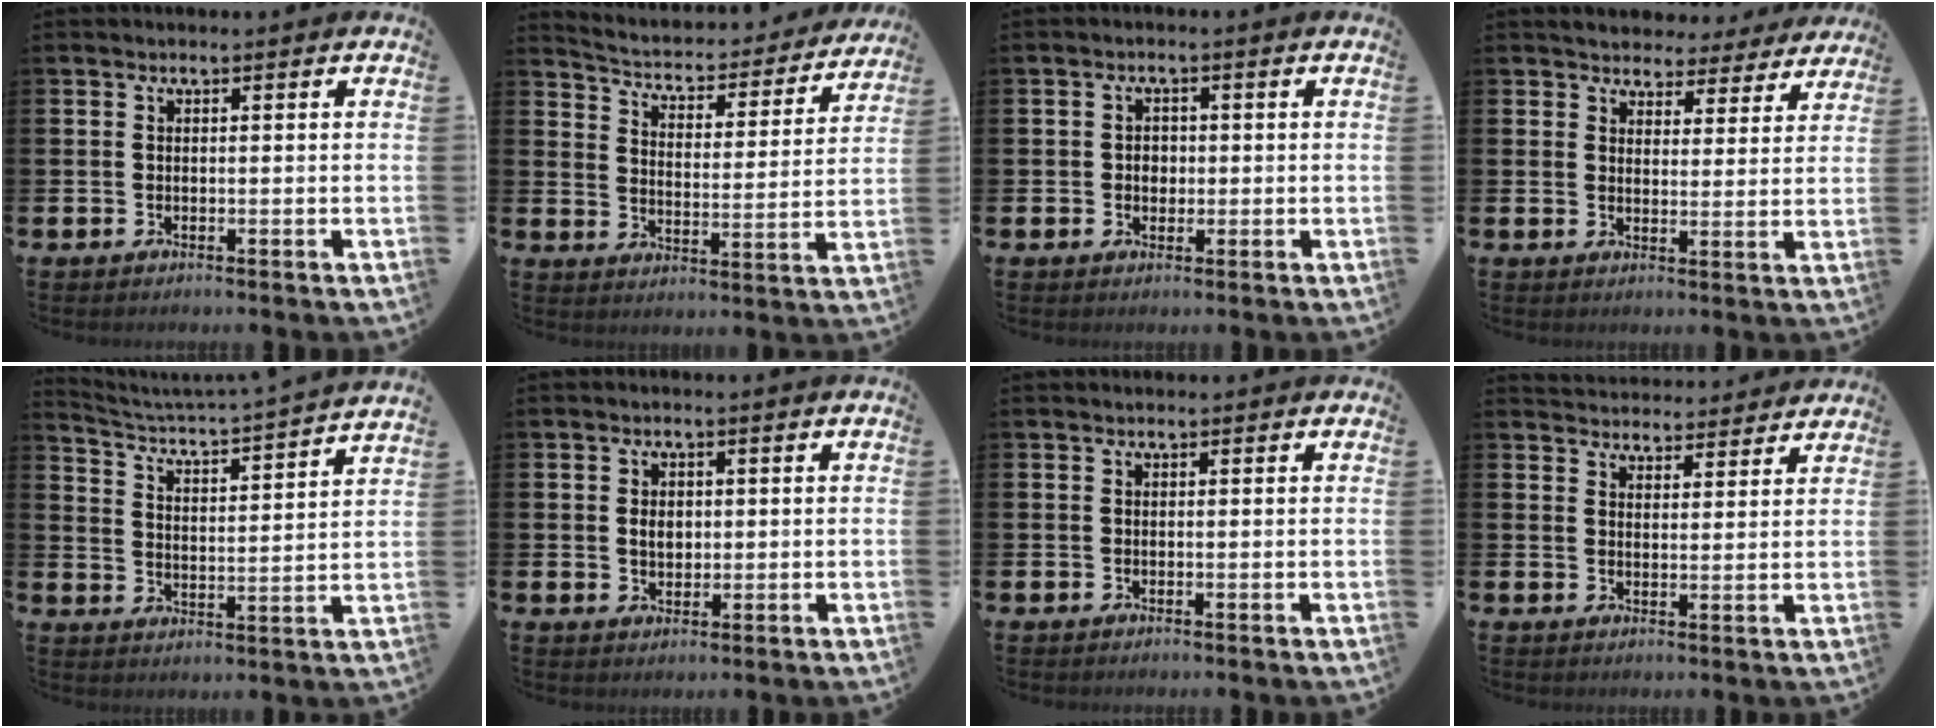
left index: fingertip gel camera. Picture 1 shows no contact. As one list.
[{"total": 4.2, "force": [3.8, 1.5, 1.1], "torque": [-0.047, -0.033, 0.055]}, {"total": 1.9, "force": [0.0, 1.6, 1.0], "torque": [-0.005, 0.003, -0.006]}, {"total": 4.1, "force": [3.8, 1.5, 0.1], "torque": [-0.010, -0.029, 0.062]}, {"total": 4.2, "force": [4.1, -0.2, 0.9], "torque": [-0.039, -0.047, 0.063]}, {"total": 2.5, "force": [0.4, 1.8, 1.6], "torque": [-0.019, 0.002, 0.002]}, {"total": 0.0}, {"total": 4.0, "force": [3.9, 0.7, -0.3], "torque": [-0.001, -0.025, 0.070]}]